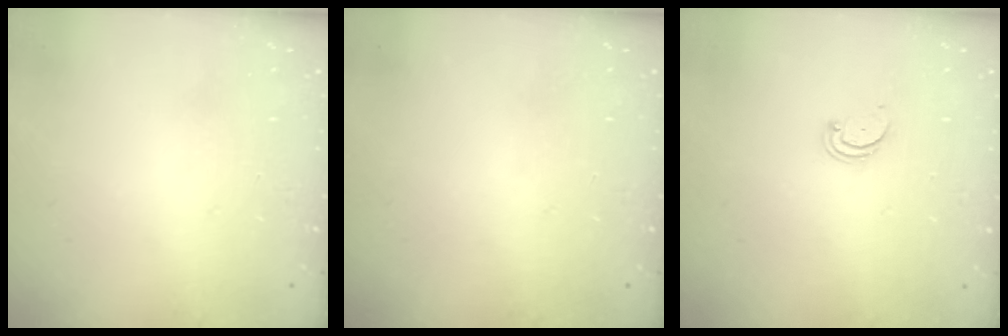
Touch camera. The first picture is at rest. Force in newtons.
{"total": 0.0}
{"total": 2.4, "press": 2.3, "slide": 0.5}